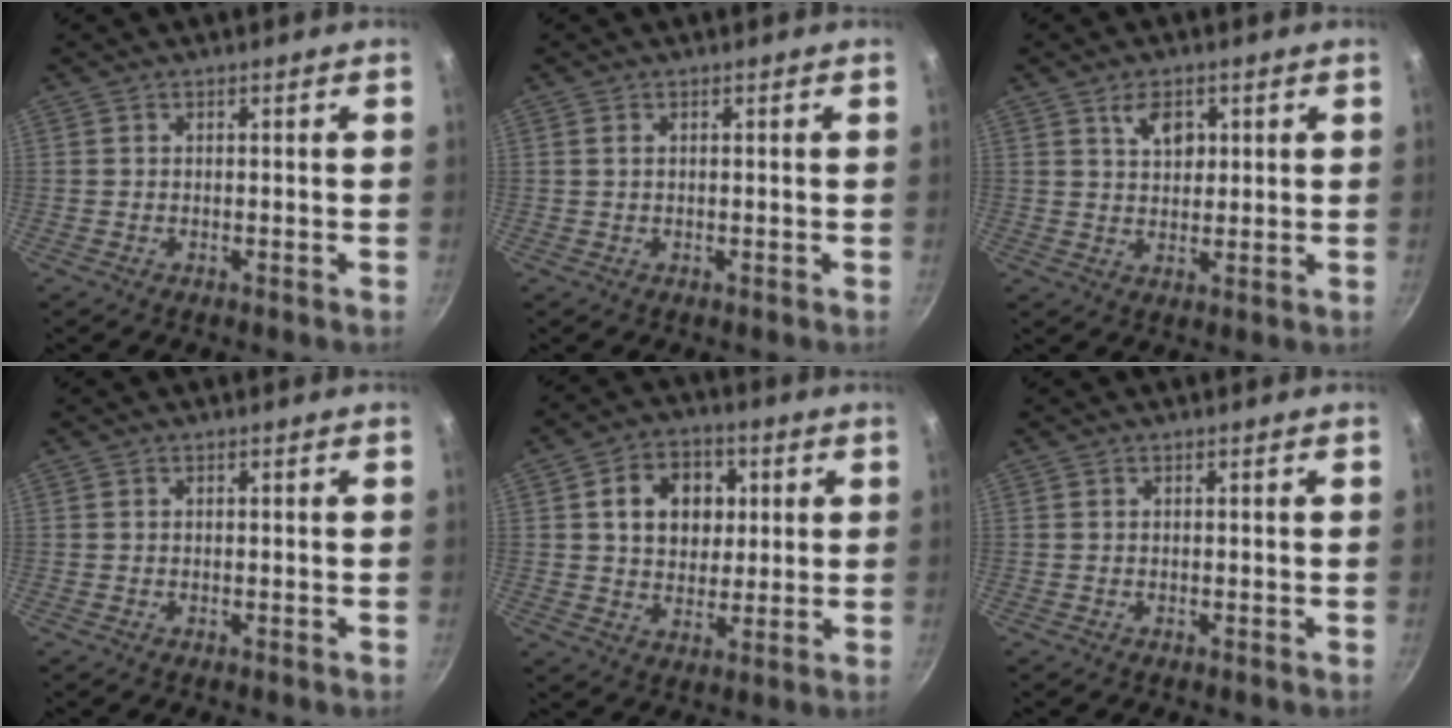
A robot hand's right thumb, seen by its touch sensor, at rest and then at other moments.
{"total": 0.6, "force": [0.2, 0.4, 0.5], "torque": [-0.009, 0.000, 0.004]}
{"total": 5.3, "force": [2.3, 3.4, 3.4], "torque": [-0.040, -0.010, 0.040]}
{"total": 0.0}
{"total": 11.5, "force": [2.7, 9.0, 6.6], "torque": [-0.073, 0.003, 0.040]}
{"total": 0.0}